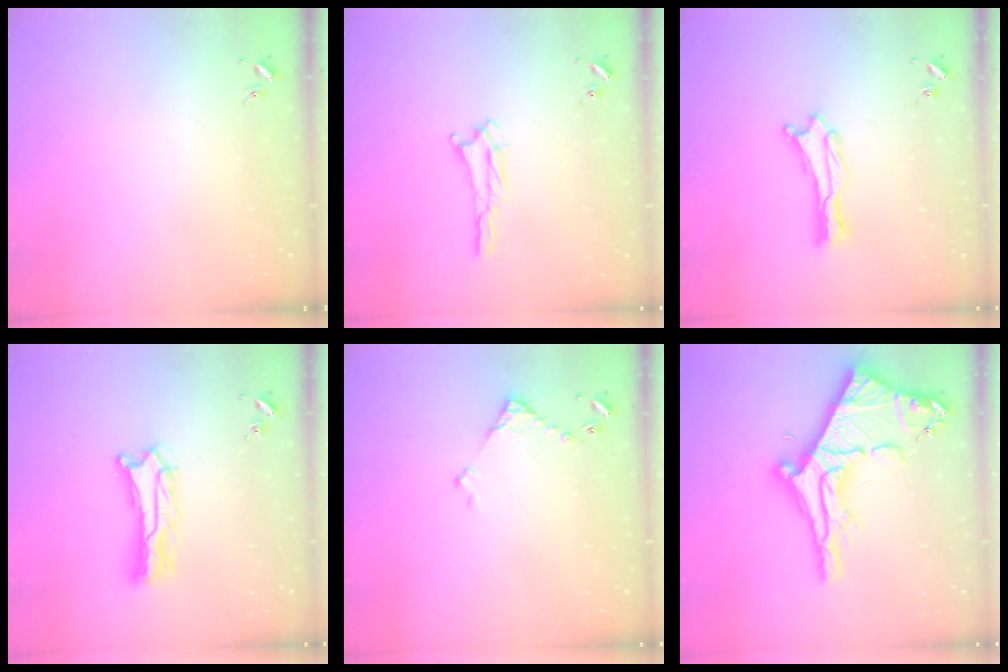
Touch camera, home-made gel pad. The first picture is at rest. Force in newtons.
{"total": 2.3, "press": 2.2, "slide": 0.4}
{"total": 0.9, "press": 0.9, "slide": 0.2}
{"total": 5.0, "press": 4.9, "slide": 0.5}
{"total": 3.7, "press": 3.6, "slide": 0.3}
{"total": 9.8, "press": 9.8, "slide": 1.1}